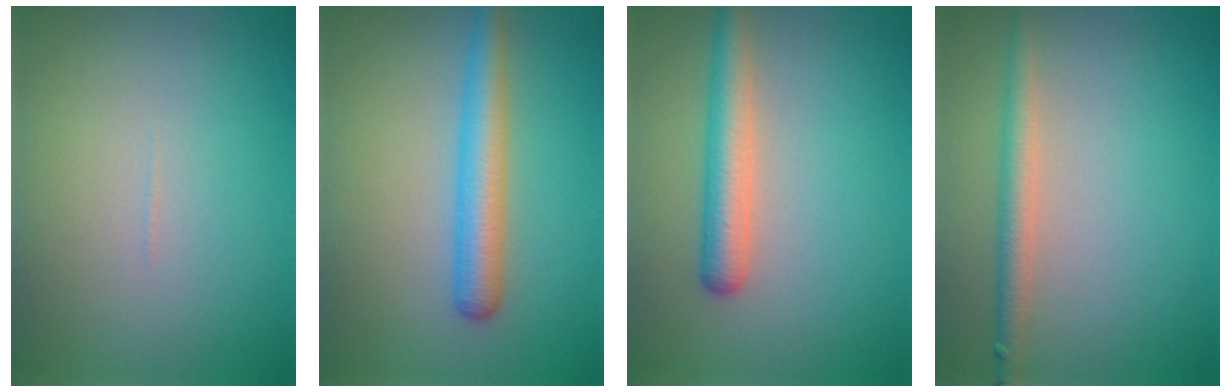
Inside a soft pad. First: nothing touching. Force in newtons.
{"total": 3.8, "press": 3.8, "slide": 0.1}
{"total": 3.5, "press": 3.5, "slide": 0.1}
{"total": 2.2, "press": 2.2, "slide": 0.1}